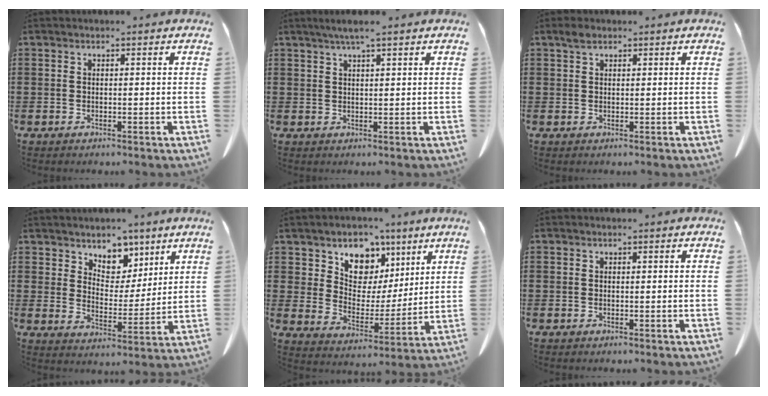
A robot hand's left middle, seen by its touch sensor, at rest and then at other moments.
{"total": 2.9, "force": [1.9, 0.0, 2.2], "torque": [-0.044, 0.001, 0.035]}
{"total": 1.5, "force": [1.0, 0.8, 0.8], "torque": [-0.020, 0.003, 0.019]}
{"total": 5.8, "force": [4.5, 3.6, 0.4], "torque": [-0.031, -0.024, 0.081]}
{"total": 8.3, "force": [5.4, 5.9, 2.2], "torque": [-0.073, -0.036, 0.098]}
{"total": 0.0}